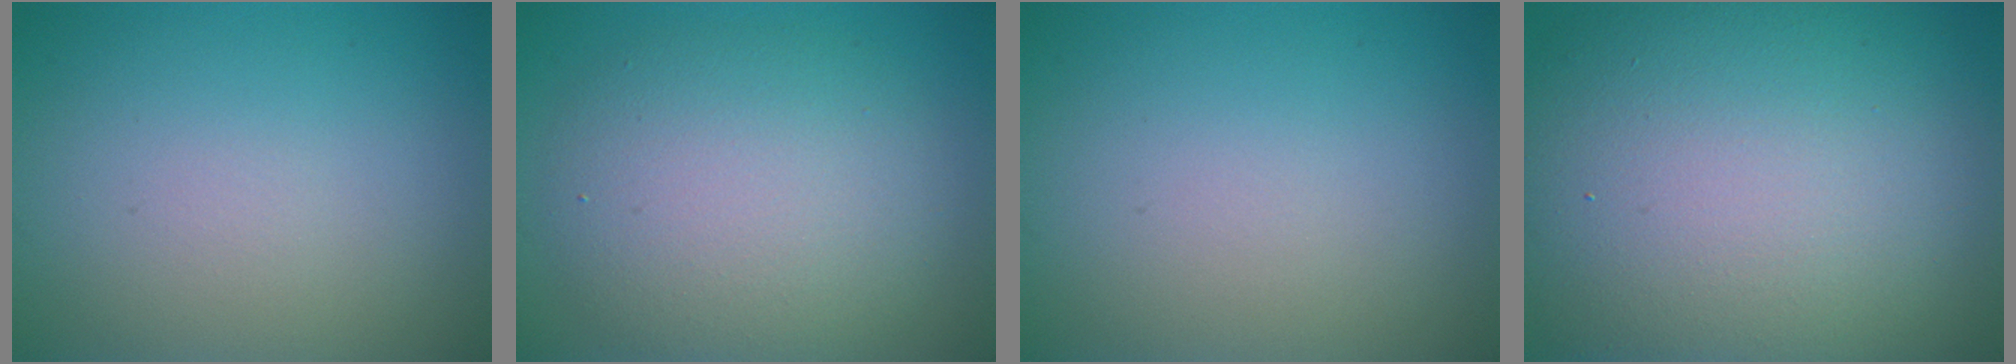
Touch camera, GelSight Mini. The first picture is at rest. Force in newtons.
{"total": 6.9, "press": 6.9, "slide": 0.2}
{"total": 0.0}
{"total": 17.4, "press": 17.4, "slide": 1.0}